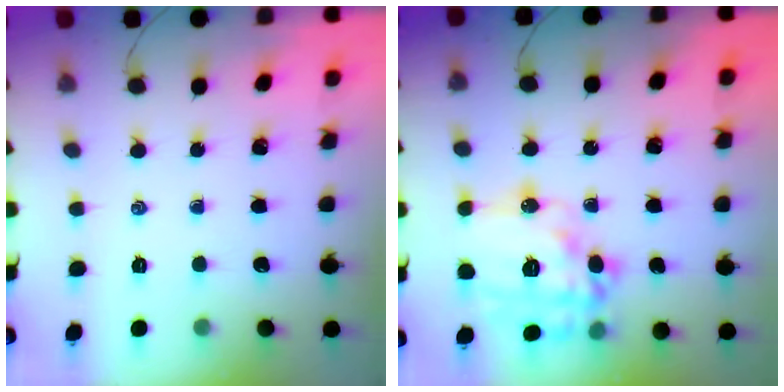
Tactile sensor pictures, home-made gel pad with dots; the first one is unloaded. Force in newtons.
{"total": 19.7, "press": 19.6, "slide": 2.1}